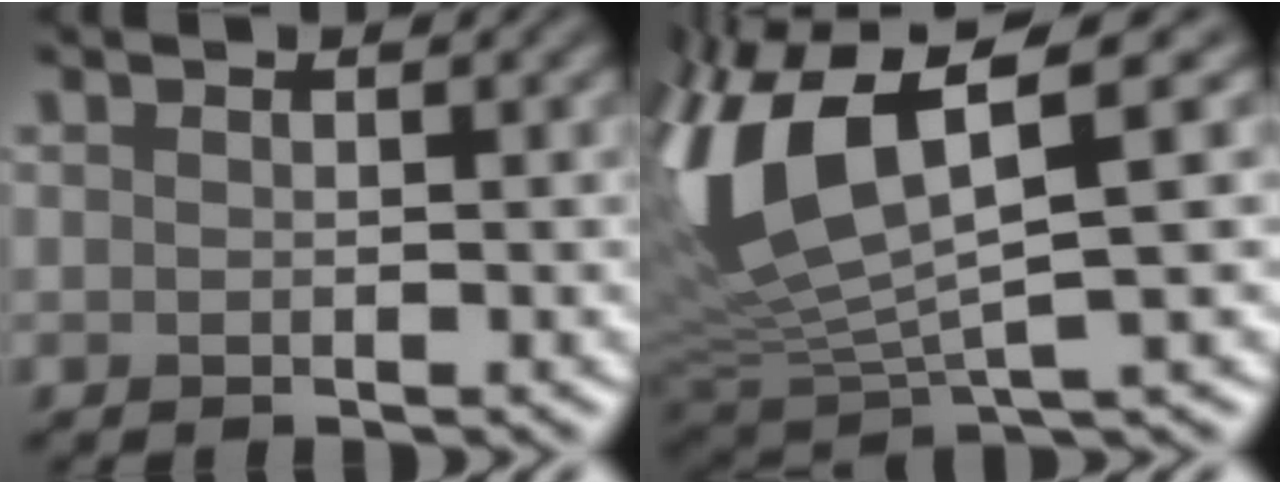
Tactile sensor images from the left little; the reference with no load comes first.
{"total": 12.2, "force": [3.4, 4.7, 10.8], "torque": [-0.250, 0.000, 0.073]}